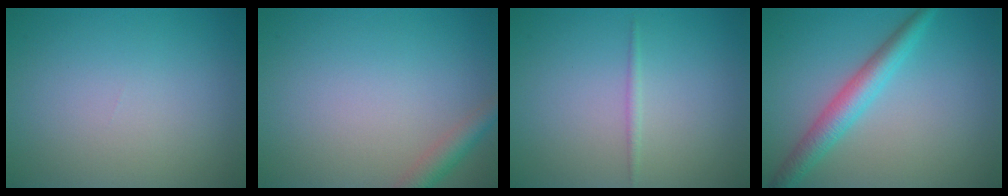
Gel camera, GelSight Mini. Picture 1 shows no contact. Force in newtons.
{"total": 2.3, "press": 2.3, "slide": 0.1}
{"total": 0.7, "press": 0.7, "slide": 0.0}
{"total": 3.6, "press": 3.6, "slide": 0.1}